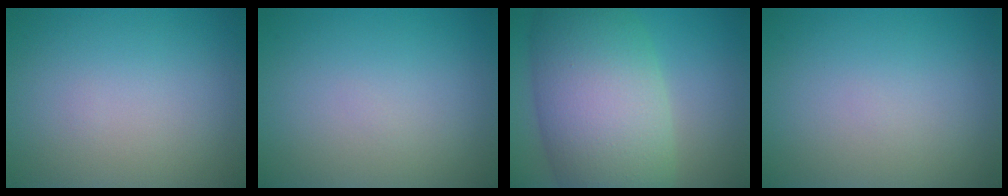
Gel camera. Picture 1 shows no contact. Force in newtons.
{"total": 0.0}
{"total": 11.7, "press": 11.7, "slide": 0.4}
{"total": 0.0}